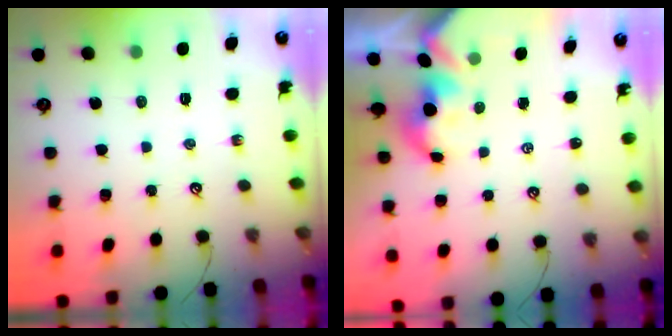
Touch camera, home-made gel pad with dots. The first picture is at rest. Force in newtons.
{"total": 1.7, "press": 1.7, "slide": 0.2}